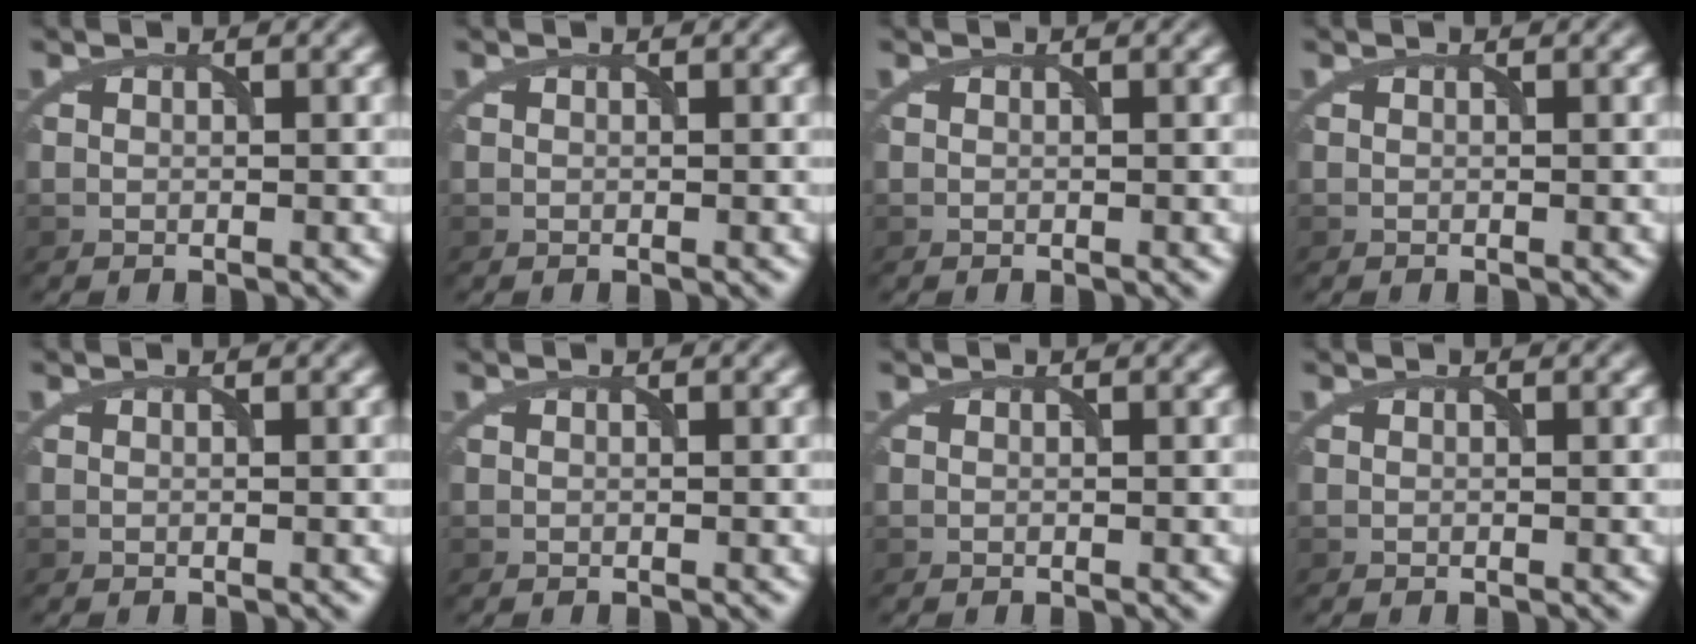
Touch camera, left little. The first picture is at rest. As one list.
[{"total": 0.0}, {"total": 0.0}, {"total": 0.0}, {"total": 0.0}, {"total": 0.0}, {"total": 0.0}, {"total": 0.0}]